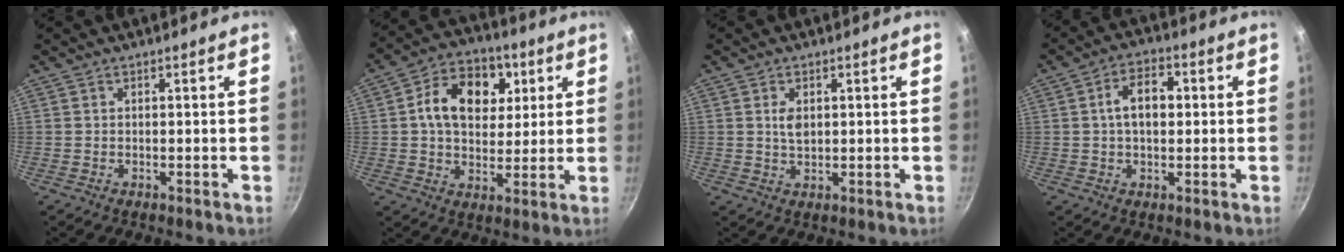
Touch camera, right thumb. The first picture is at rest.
{"total": 14.4, "force": [3.5, 10.2, 9.4], "torque": [-0.120, 0.006, 0.052]}
{"total": 3.1, "force": [0.7, 1.8, 2.3], "torque": [-0.036, -0.005, 0.016]}
{"total": 7.5, "force": [0.9, 4.5, 5.9], "torque": [-0.091, 0.018, 0.010]}